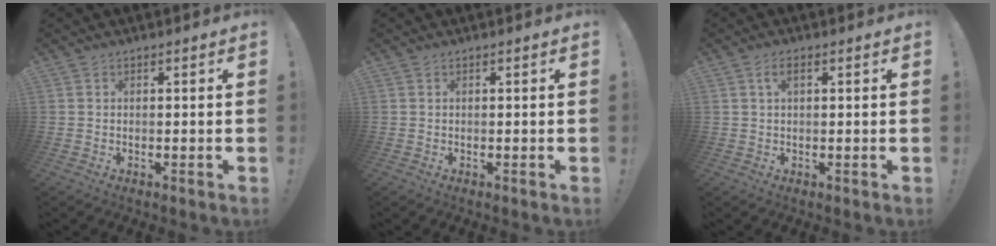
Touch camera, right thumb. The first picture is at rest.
{"total": 0.0}
{"total": 2.6, "force": [0.7, 1.1, 2.2], "torque": [-0.036, 0.004, 0.010]}